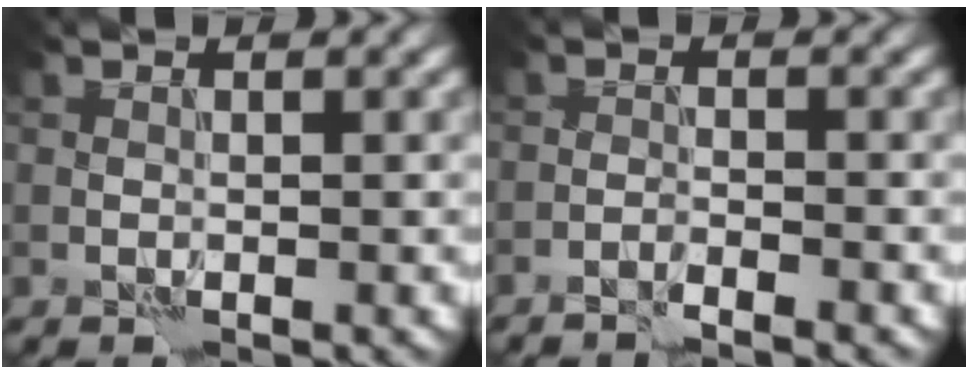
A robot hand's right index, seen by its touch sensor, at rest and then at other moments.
{"total": 1.5, "force": [-1.4, -0.3, 0.5], "torque": [-0.011, 0.002, -0.030]}